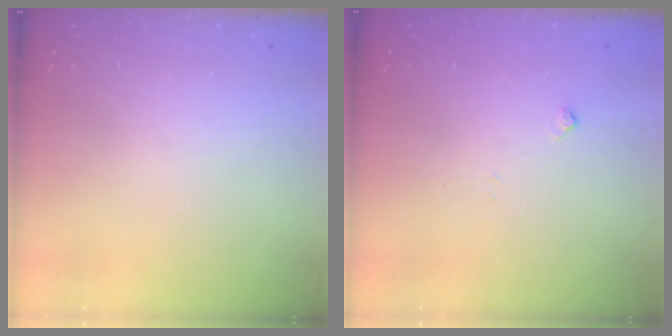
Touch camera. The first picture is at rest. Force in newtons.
{"total": 2.5, "press": 2.4, "slide": 0.4}